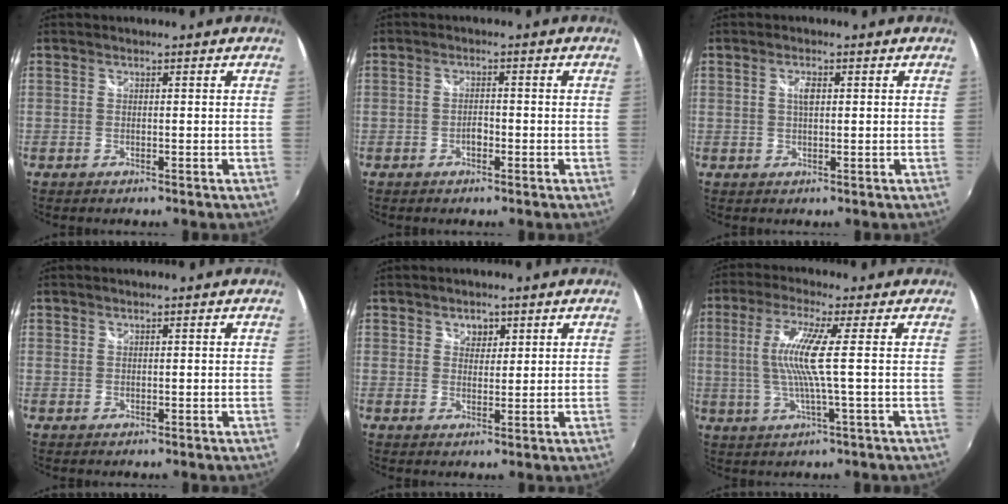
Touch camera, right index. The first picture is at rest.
{"total": 1.7, "force": [-0.9, 0.9, 1.0], "torque": [-0.021, 0.002, -0.018]}
{"total": 2.1, "force": [0.5, 0.9, 1.8], "torque": [-0.033, 0.002, 0.008]}
{"total": 0.0}
{"total": 2.5, "force": [1.4, 2.0, 0.8], "torque": [-0.006, 0.005, 0.023]}
{"total": 8.4, "force": [0.4, -1.1, 8.3], "torque": [-0.168, -0.006, 0.013]}